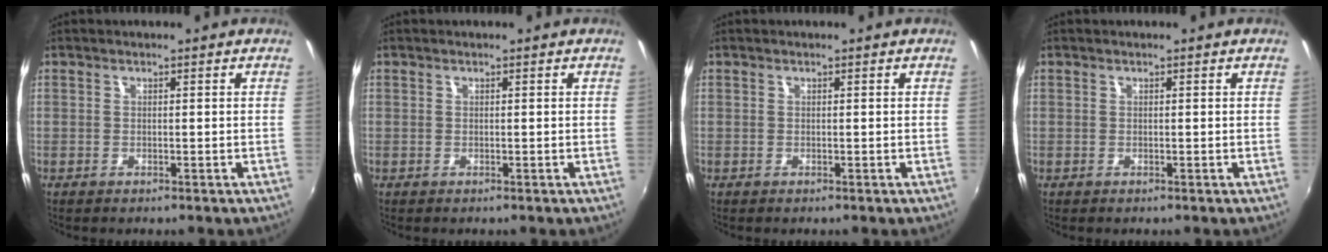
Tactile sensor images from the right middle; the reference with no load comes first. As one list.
[{"total": 0.0}, {"total": 0.0}, {"total": 0.0}]